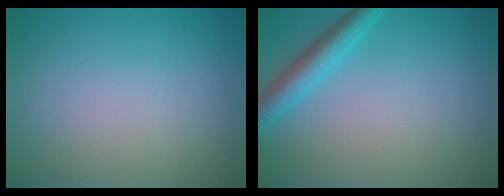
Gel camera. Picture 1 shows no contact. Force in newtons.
{"total": 3.0, "press": 3.0, "slide": 0.1}